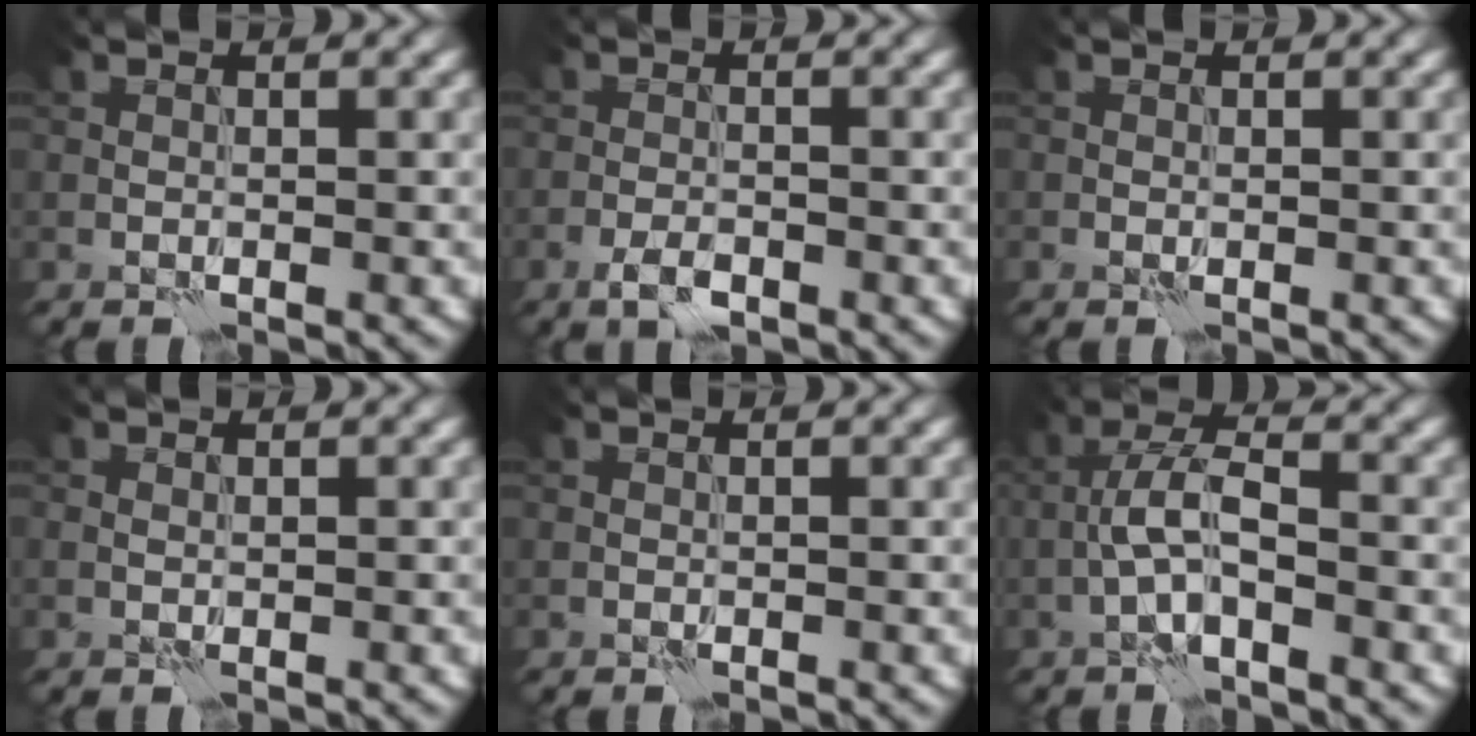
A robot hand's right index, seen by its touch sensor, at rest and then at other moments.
{"total": 2.1, "force": [-1.2, 0.9, 1.4], "torque": [-0.030, -0.001, -0.028]}
{"total": 0.0}
{"total": 0.5, "force": [0.3, 0.4, 0.1], "torque": [-0.003, -0.003, 0.006]}
{"total": 0.0}
{"total": 3.8, "force": [-1.2, 1.2, 3.3], "torque": [-0.069, 0.012, -0.032]}